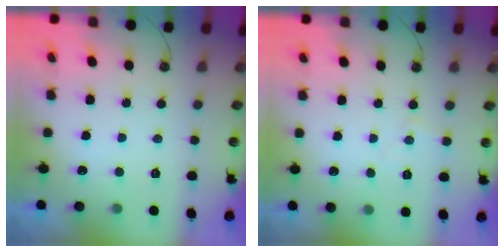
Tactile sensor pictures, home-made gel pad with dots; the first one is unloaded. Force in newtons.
{"total": 4.4, "press": 4.3, "slide": 0.7}